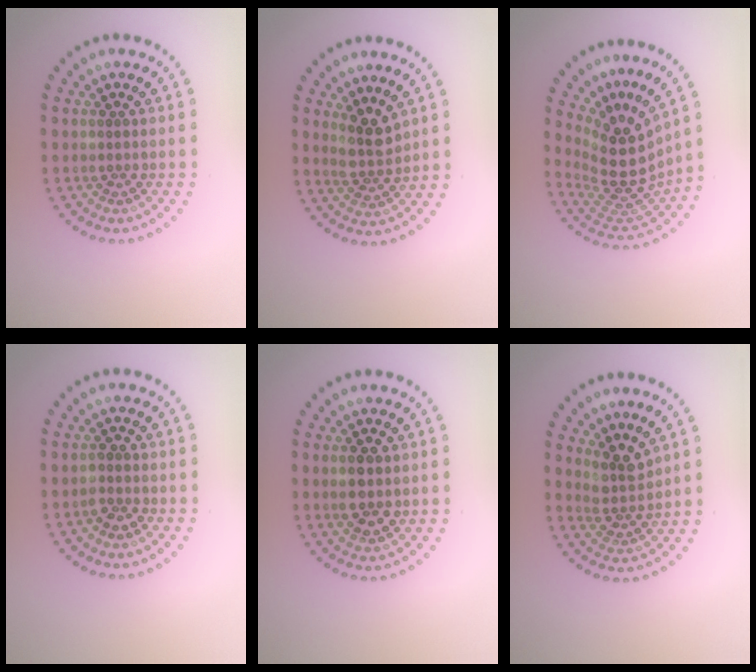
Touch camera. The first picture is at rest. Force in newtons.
{"total": 2.7, "press": 2.4, "slide": 1.3}
{"total": 5.5, "press": 4.0, "slide": 3.8}
{"total": 1.4, "press": 1.3, "slide": 0.4}
{"total": 2.6, "press": 2.6, "slide": 0.4}
{"total": 2.7, "press": 2.0, "slide": 1.7}